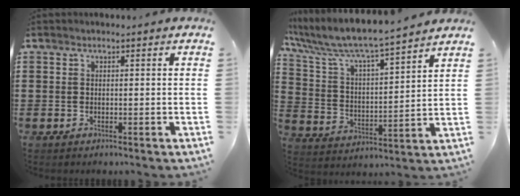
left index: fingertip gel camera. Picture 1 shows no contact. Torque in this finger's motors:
{"motor_torque": [1.56, -0.58, 0.18, 0.00]}